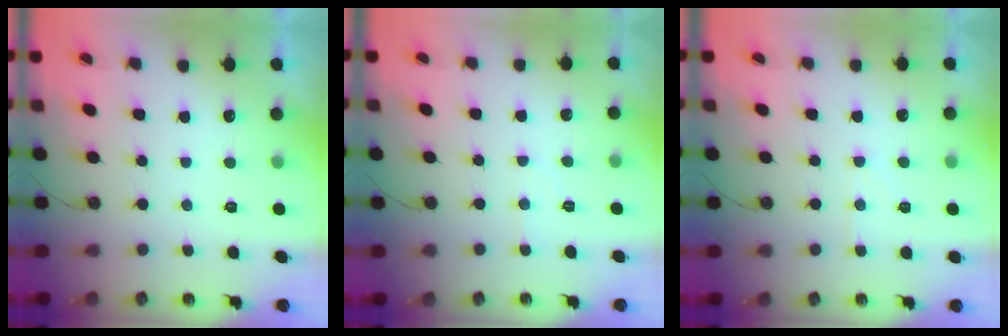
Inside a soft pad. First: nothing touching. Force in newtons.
{"total": 4.4, "press": 4.4, "slide": 0.7}
{"total": 4.6, "press": 4.5, "slide": 0.7}